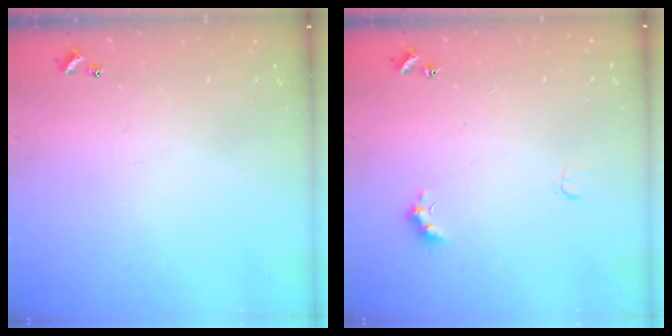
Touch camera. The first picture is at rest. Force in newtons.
{"total": 2.8, "press": 2.7, "slide": 0.6}